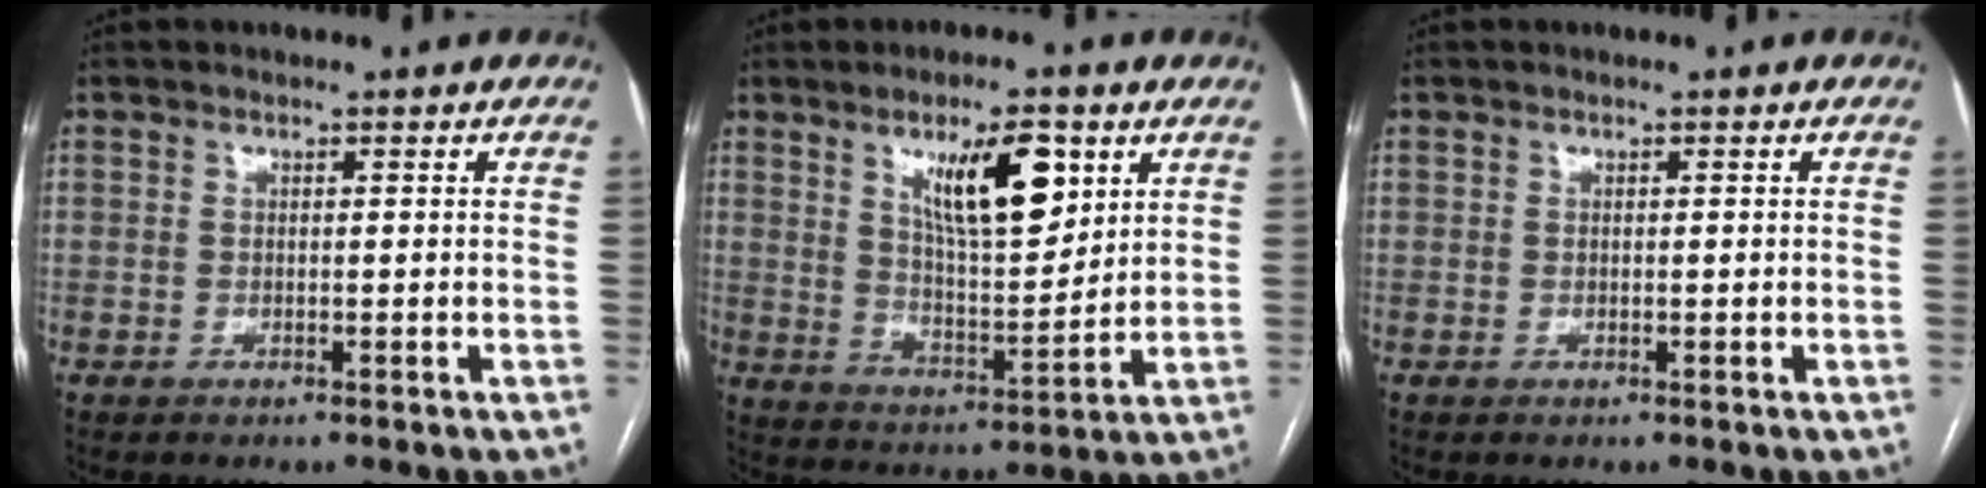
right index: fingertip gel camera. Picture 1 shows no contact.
{"total": 11.8, "force": [5.7, 3.2, 9.9], "torque": [-0.169, 0.000, 0.104]}
{"total": 0.0}